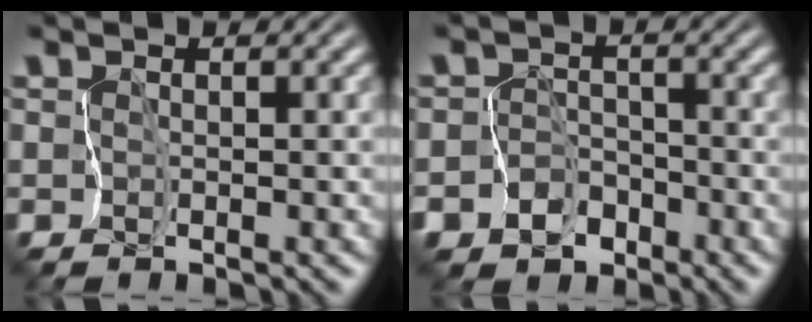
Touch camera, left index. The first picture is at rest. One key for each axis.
{"total": 5.5, "fx": -3.5, "fy": 4.3, "fz": 0.2, "tx": 0.025, "ty": -0.006, "tz": -0.069}